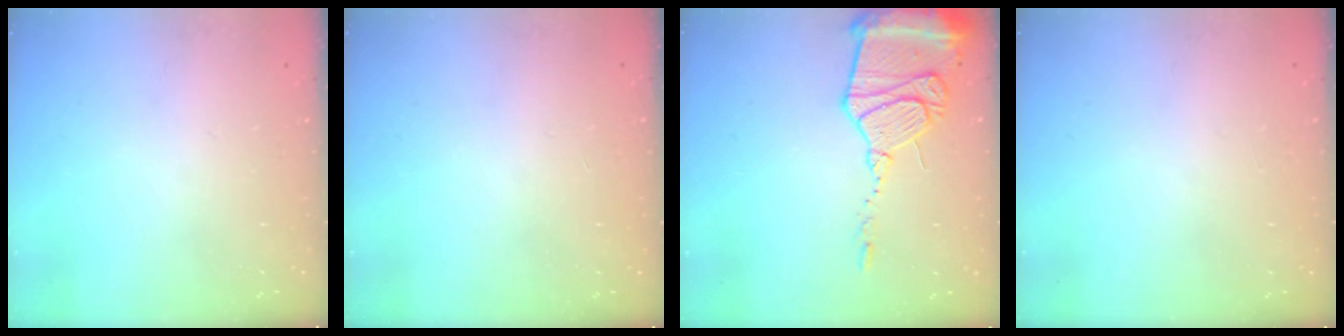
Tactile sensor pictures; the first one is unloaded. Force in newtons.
{"total": 0.0}
{"total": 17.8, "press": 17.7, "slide": 1.5}
{"total": 0.0}